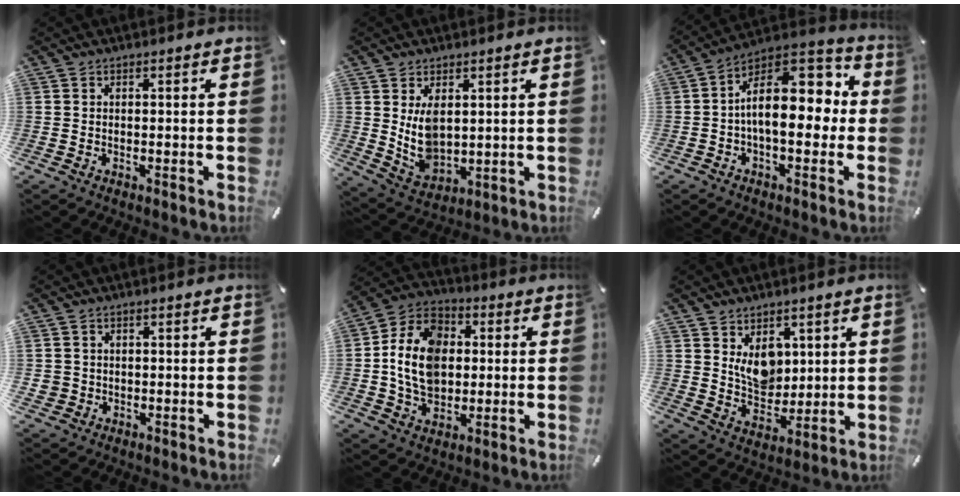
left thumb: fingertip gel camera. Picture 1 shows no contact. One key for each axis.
{"total": 8.0, "fx": 3.0, "fy": 5.3, "fz": 5.3, "tx": -0.118, "ty": -0.021, "tz": 0.053}
{"total": 16.5, "fx": 1.2, "fy": 9.6, "fz": 13.3, "tx": -0.183, "ty": -0.012, "tz": 0.024}
{"total": 2.5, "fx": -0.2, "fy": 2.5, "fz": 0.3, "tx": -0.007, "ty": 0.004, "tz": -0.005}
{"total": 14.3, "fx": -0.1, "fy": 11.3, "fz": 8.7, "tx": -0.209, "ty": 0.020, "tz": -0.003}
{"total": 9.1, "fx": 4.0, "fy": 6.9, "fz": 4.3, "tx": -0.062, "ty": -0.018, "tz": 0.076}